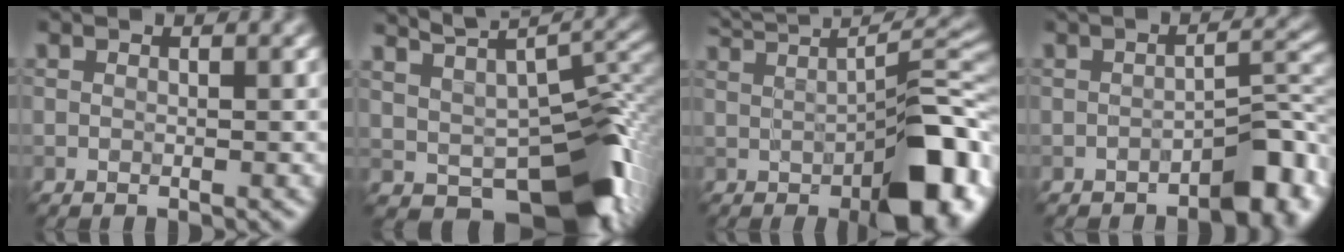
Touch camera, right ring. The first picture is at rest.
{"total": 8.8, "force": [-1.7, 4.6, 7.3], "torque": [-0.099, -0.015, 0.016]}
{"total": 10.1, "force": [-0.2, 3.4, 9.5], "torque": [-0.112, 0.010, 0.026]}
{"total": 4.3, "force": [-3.3, 0.8, 2.6], "torque": [-0.037, 0.013, -0.031]}